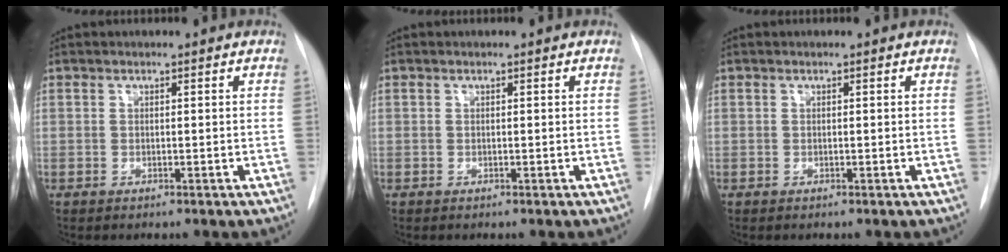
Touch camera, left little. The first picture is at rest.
{"total": 0.0}
{"total": 0.0}